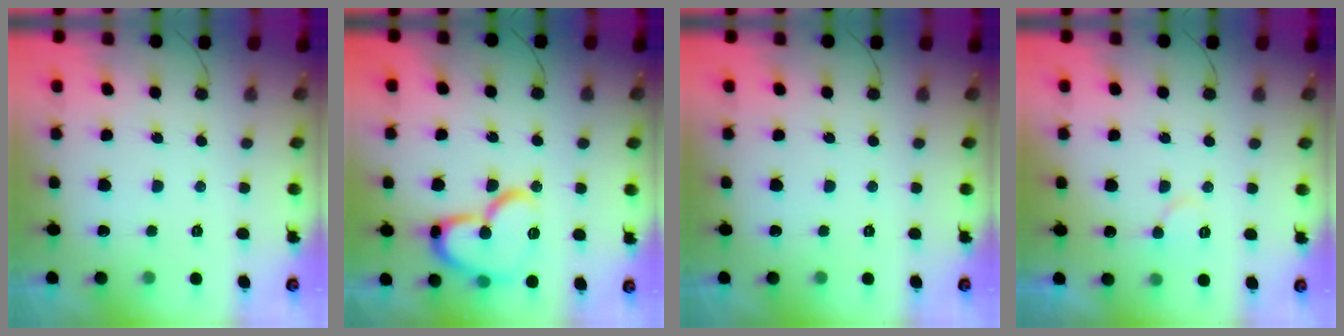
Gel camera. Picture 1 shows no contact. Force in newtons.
{"total": 18.4, "press": 18.4, "slide": 1.6}
{"total": 0.0}
{"total": 7.7, "press": 7.7, "slide": 0.4}